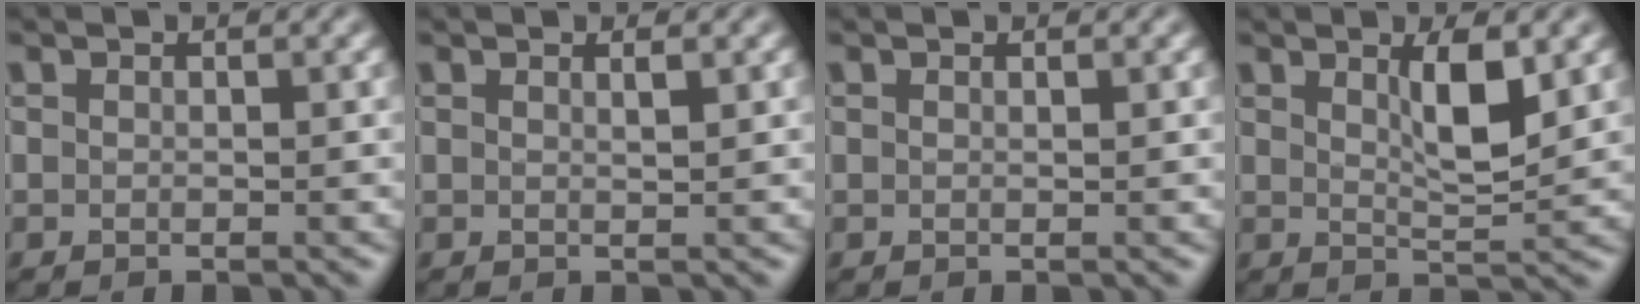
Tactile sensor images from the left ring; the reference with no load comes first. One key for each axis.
{"total": 0.9, "fx": 0.5, "fy": 0.3, "fz": 0.7, "tx": -0.005, "ty": 0.002, "tz": 0.006}
{"total": 0.0}
{"total": 3.5, "fx": 1.5, "fy": 0.8, "fz": 3.1, "tx": -0.052, "ty": -0.006, "tz": 0.026}